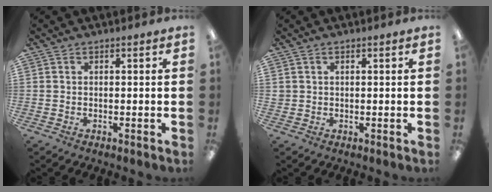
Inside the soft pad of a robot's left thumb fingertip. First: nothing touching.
{"total": 1.1, "force": [0.5, 0.9, 0.3], "torque": [-0.007, 0.005, 0.008]}